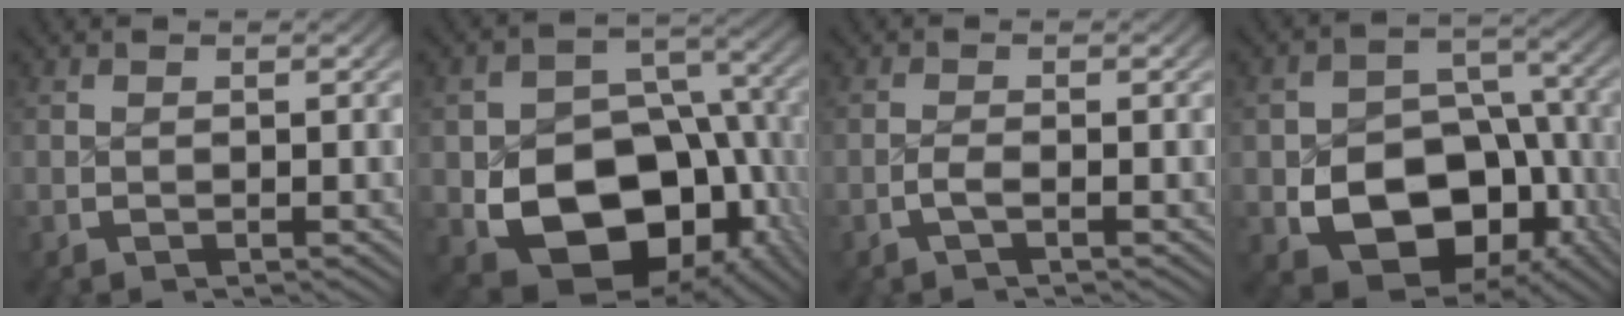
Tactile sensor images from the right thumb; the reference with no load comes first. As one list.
[{"total": 16.6, "force": [-4.2, 12.2, 10.5], "torque": [-0.200, -0.086, -0.027]}, {"total": 1.1, "force": [-0.5, 0.1, 1.0], "torque": [-0.027, -0.003, -0.010]}, {"total": 13.8, "force": [-3.9, 10.3, 8.3], "torque": [-0.164, -0.072, -0.030]}]